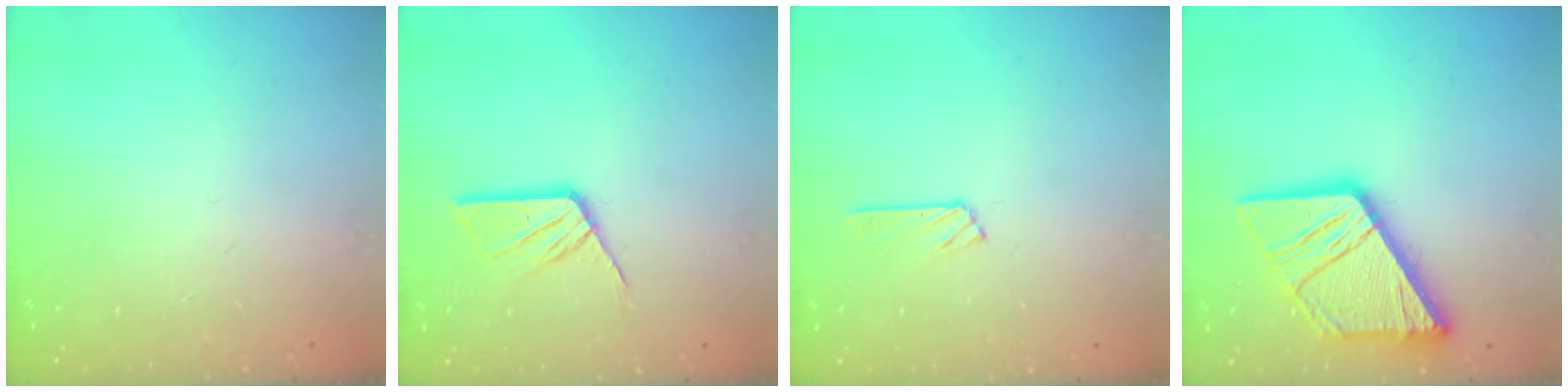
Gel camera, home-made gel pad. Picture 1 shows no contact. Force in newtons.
{"total": 9.1, "press": 9.0, "slide": 0.7}
{"total": 3.5, "press": 3.4, "slide": 0.5}
{"total": 19.7, "press": 19.6, "slide": 2.3}